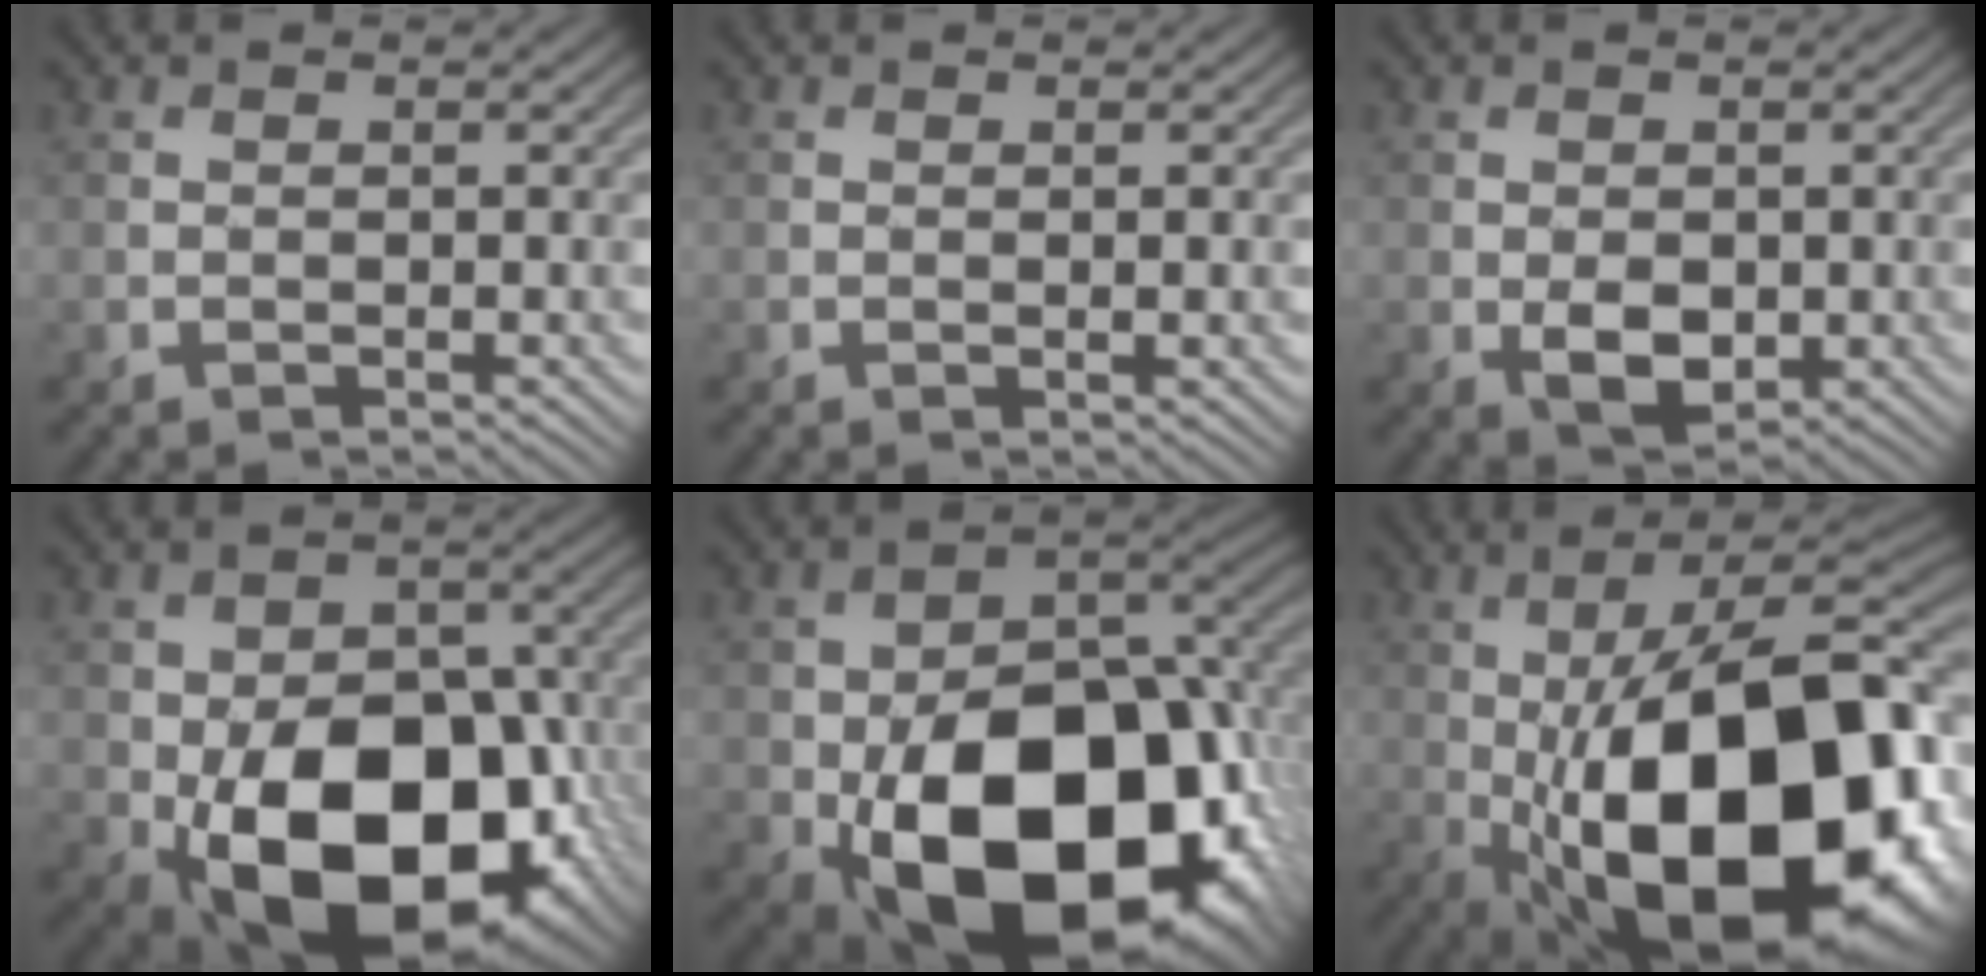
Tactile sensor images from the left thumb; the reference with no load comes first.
{"total": 0.6, "force": [0.2, 0.1, 0.6], "torque": [-0.010, 0.002, 0.003]}
{"total": 3.7, "force": [-0.5, 2.4, 2.7], "torque": [-0.054, -0.011, -0.005]}
{"total": 18.4, "force": [-6.2, 12.1, 12.5], "torque": [-0.174, -0.035, -0.094]}
{"total": 21.1, "force": [-7.2, 13.7, 14.3], "torque": [-0.226, -0.060, -0.088]}
{"total": 22.3, "force": [-4.4, 10.4, 19.3], "torque": [-0.308, 0.002, -0.067]}